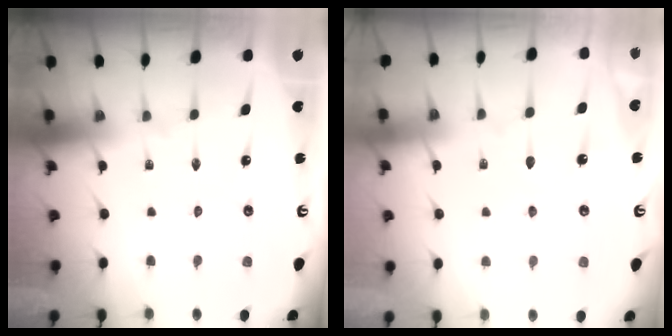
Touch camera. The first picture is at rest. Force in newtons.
{"total": 3.5, "press": 3.4, "slide": 0.4}